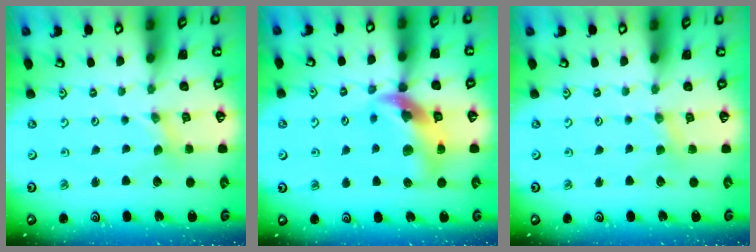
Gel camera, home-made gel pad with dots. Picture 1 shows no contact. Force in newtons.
{"total": 14.9, "press": 14.8, "slide": 2.2}
{"total": 2.5, "press": 2.5, "slide": 0.4}